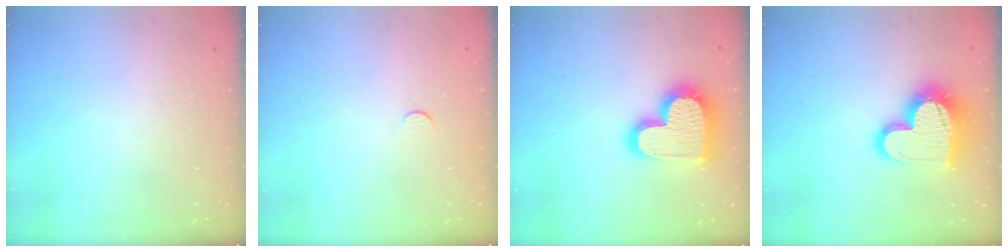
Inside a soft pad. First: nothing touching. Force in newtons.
{"total": 3.5, "press": 3.5, "slide": 0.4}
{"total": 19.8, "press": 19.7, "slide": 1.3}
{"total": 17.8, "press": 17.7, "slide": 1.6}